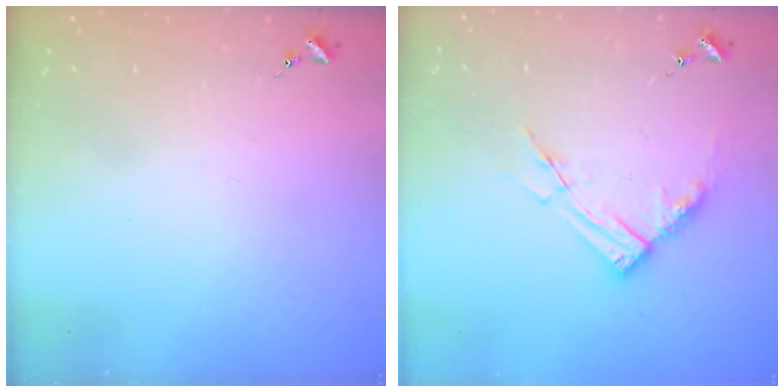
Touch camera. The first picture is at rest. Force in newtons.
{"total": 10.3, "press": 10.2, "slide": 1.0}